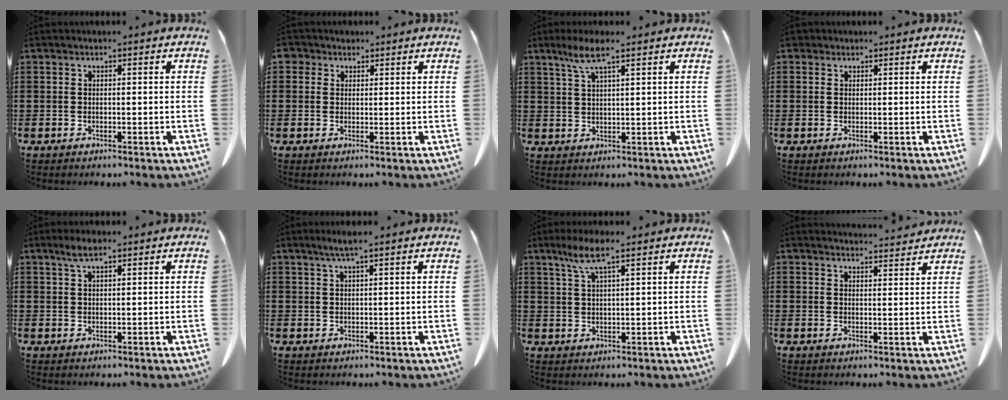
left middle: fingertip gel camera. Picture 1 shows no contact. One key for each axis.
{"total": 2.2, "fx": 1.5, "fy": 1.7, "fz": 0.4, "tx": -0.008, "ty": 0.004, "tz": 0.026}
{"total": 5.0, "fx": 3.0, "fy": 0.6, "fz": 4.0, "tx": -0.086, "ty": 0.004, "tz": 0.053}
{"total": 1.0, "fx": 0.7, "fy": 0.6, "fz": 0.3, "tx": -0.009, "ty": 0.003, "tz": 0.014}
{"total": 3.0, "fx": 1.8, "fy": 0.7, "fz": 2.2, "tx": -0.047, "ty": 0.003, "tz": 0.032}
{"total": 2.4, "fx": 1.6, "fy": 0.0, "fz": 1.9, "tx": -0.038, "ty": 0.002, "tz": 0.027}
{"total": 5.4, "fx": 3.4, "fy": 0.6, "fz": 4.2, "tx": -0.091, "ty": 0.001, "tz": 0.060}
{"total": 3.3, "fx": 3.3, "fy": 0.0, "fz": 0.3, "tx": -0.006, "ty": -0.014, "tz": 0.060}